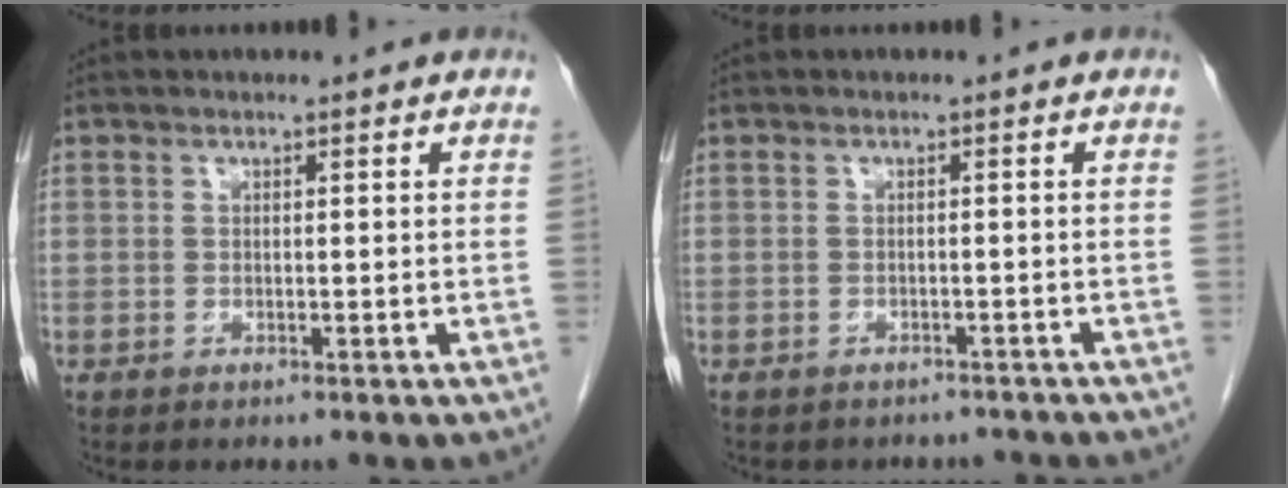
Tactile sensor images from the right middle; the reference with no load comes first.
{"total": 4.7, "force": [-4.3, 1.9, 0.4], "torque": [-0.009, 0.004, -0.047]}